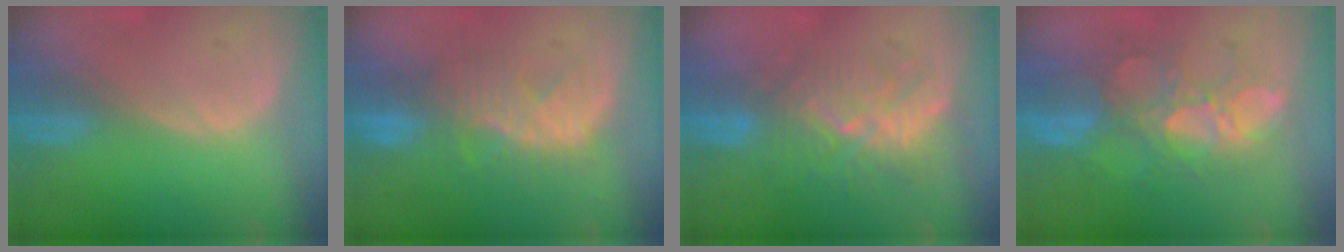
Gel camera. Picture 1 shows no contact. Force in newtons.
{"total": 8.8, "press": 8.5, "slide": 2.2}
{"total": 9.4, "press": 8.7, "slide": 3.8}
{"total": 11.0, "press": 9.9, "slide": 4.9}